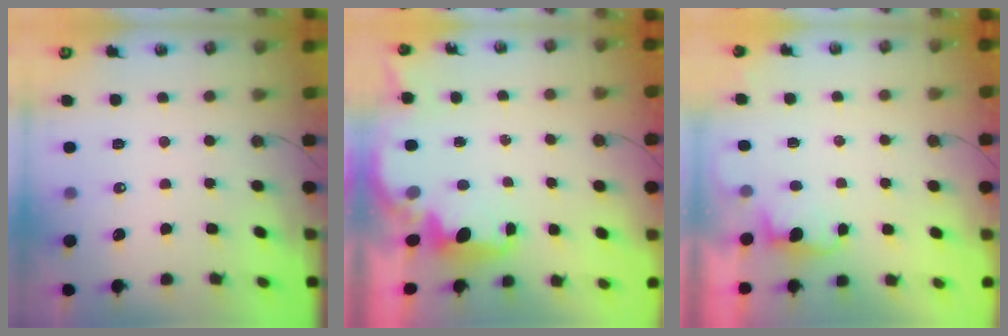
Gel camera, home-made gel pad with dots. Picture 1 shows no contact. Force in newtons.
{"total": 2.2, "press": 2.0, "slide": 0.8}
{"total": 1.1, "press": 0.8, "slide": 0.8}